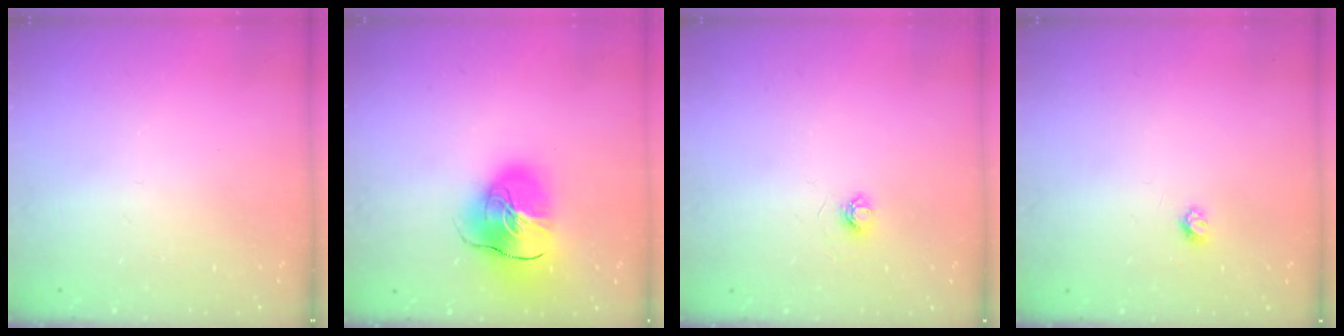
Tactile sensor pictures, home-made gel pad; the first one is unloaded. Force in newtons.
{"total": 16.2, "press": 16.0, "slide": 2.3}
{"total": 4.7, "press": 4.6, "slide": 0.6}
{"total": 3.4, "press": 3.4, "slide": 0.3}